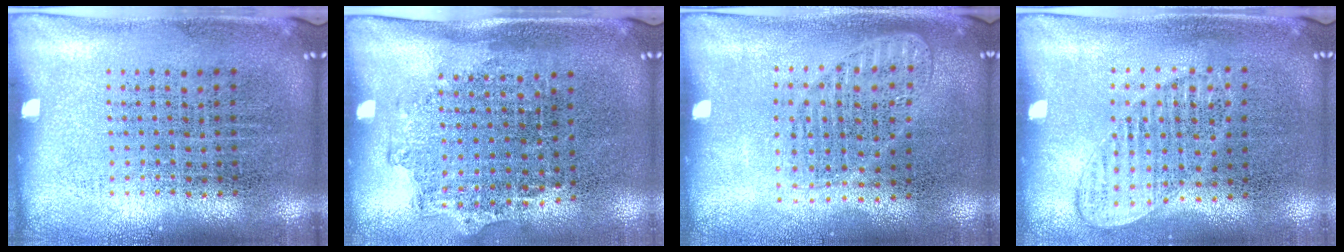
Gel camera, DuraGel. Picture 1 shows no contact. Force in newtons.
{"total": 1.2, "press": 0.9, "slide": 0.8}
{"total": 1.3, "press": 1.3, "slide": 0.4}
{"total": 1.0, "press": 1.0, "slide": 0.2}